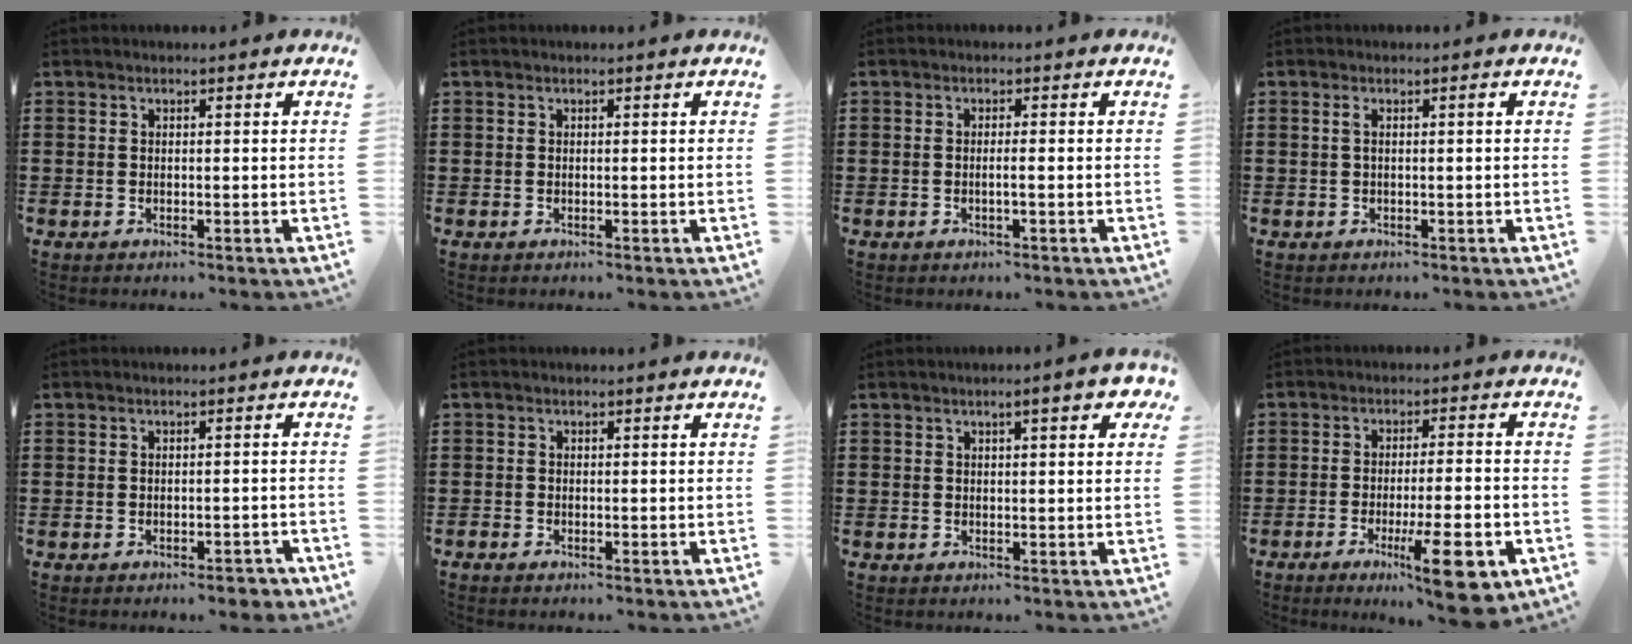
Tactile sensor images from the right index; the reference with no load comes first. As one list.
[{"total": 0.0}, {"total": 1.3, "force": [-0.5, -0.2, 1.2], "torque": [-0.021, -0.005, -0.010]}, {"total": 1.2, "force": [0.0, 0.0, 1.2], "torque": [-0.022, -0.001, -0.001]}, {"total": 1.6, "force": [-1.3, 0.4, 1.0], "torque": [-0.018, 0.000, -0.024]}, {"total": 0.6, "force": [-0.5, 0.3, 0.0], "torque": [0.000, 0.001, -0.012]}, {"total": 3.7, "force": [1.7, 0.6, 3.2], "torque": [-0.048, 0.000, 0.024]}, {"total": 10.2, "force": [-4.9, 1.6, 8.8], "torque": [-0.143, -0.003, -0.080]}]